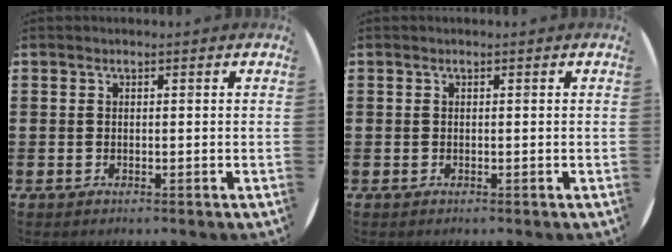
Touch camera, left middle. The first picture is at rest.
{"total": 0.0}